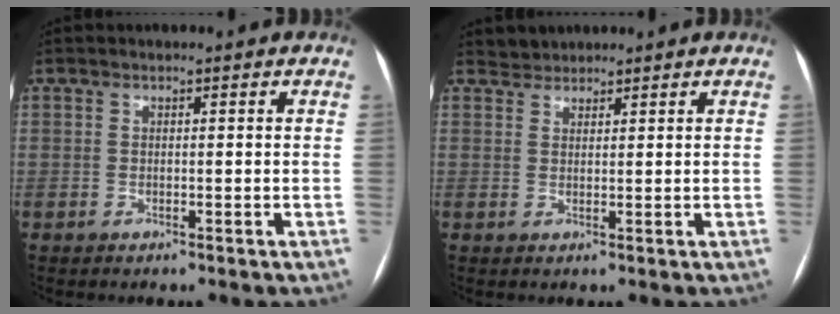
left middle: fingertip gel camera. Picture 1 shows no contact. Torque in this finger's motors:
{"motor_torque": [0.06, -0.09, -0.04, -0.02]}